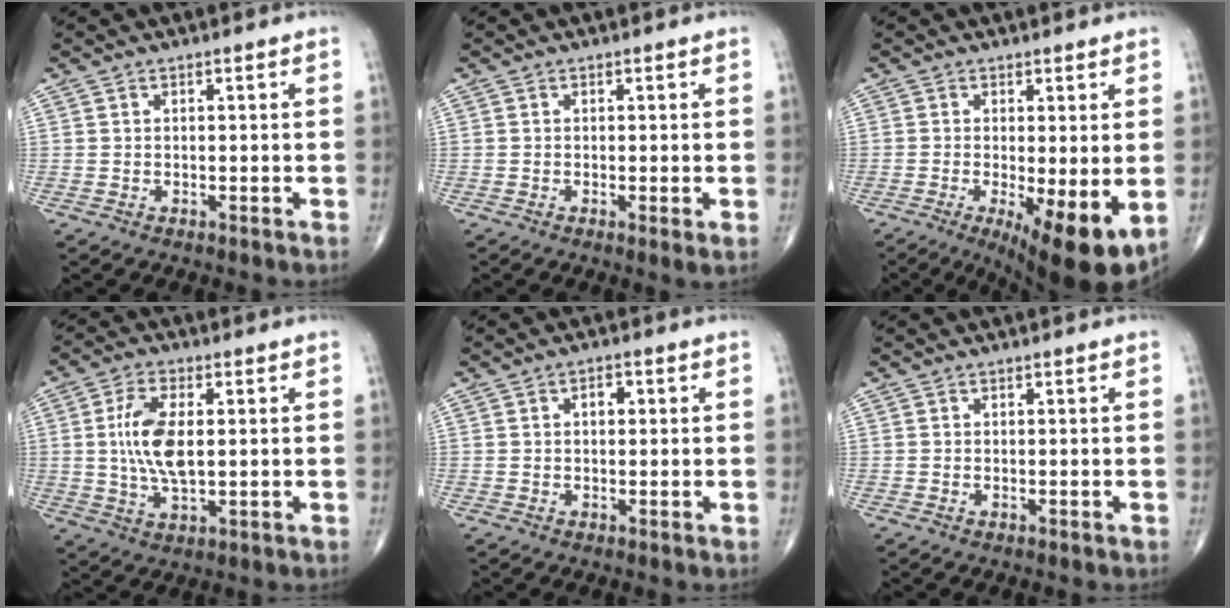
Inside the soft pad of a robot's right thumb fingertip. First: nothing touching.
{"total": 1.5, "force": [-0.2, 0.1, 1.5], "torque": [-0.031, -0.008, -0.006]}
{"total": 11.2, "force": [-2.8, 3.1, 10.3], "torque": [-0.153, -0.023, -0.035]}
{"total": 9.8, "force": [0.9, 4.5, 8.6], "torque": [-0.178, -0.008, 0.018]}
{"total": 2.0, "force": [0.5, 1.3, 1.5], "torque": [-0.019, 0.005, 0.004]}
{"total": 0.0}